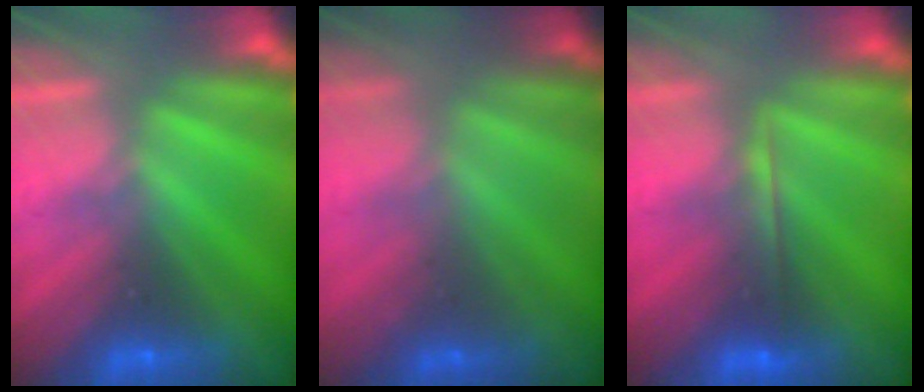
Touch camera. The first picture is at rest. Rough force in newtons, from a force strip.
{"total": 1.6}
{"total": 2.0}